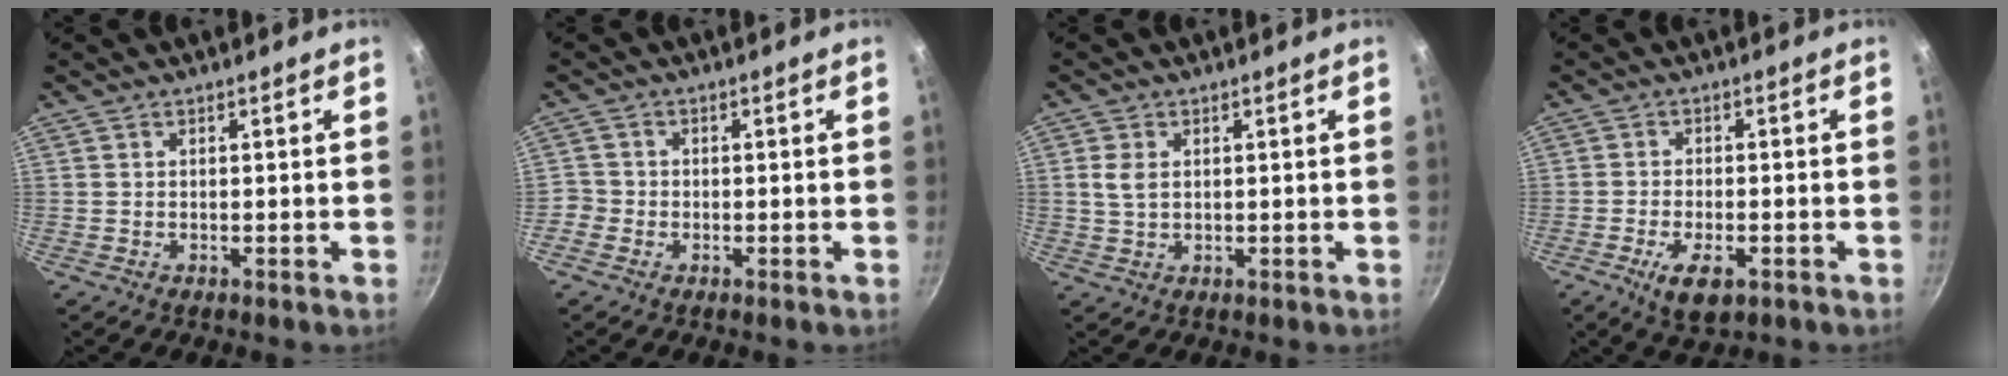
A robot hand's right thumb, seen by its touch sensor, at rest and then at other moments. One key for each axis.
{"total": 2.2, "fx": -1.2, "fy": 1.8, "fz": 0.3, "tx": 0.003, "ty": 0.013, "tz": -0.026}
{"total": 3.2, "fx": 0.7, "fy": 2.2, "fz": 2.3, "tx": -0.043, "ty": -0.002, "tz": 0.013}
{"total": 6.9, "fx": -3.0, "fy": 3.1, "fz": 5.3, "tx": -0.094, "ty": 0.004, "tz": -0.049}